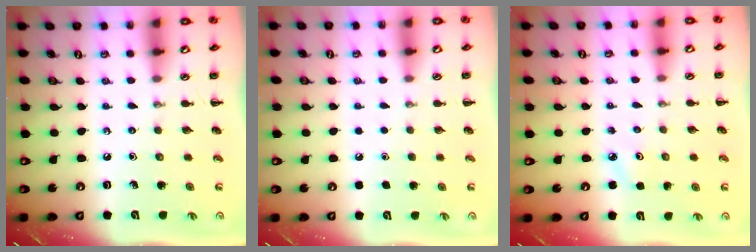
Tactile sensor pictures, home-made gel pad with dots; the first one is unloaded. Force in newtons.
{"total": 1.7, "press": 1.7, "slide": 0.1}
{"total": 2.7, "press": 2.5, "slide": 0.8}